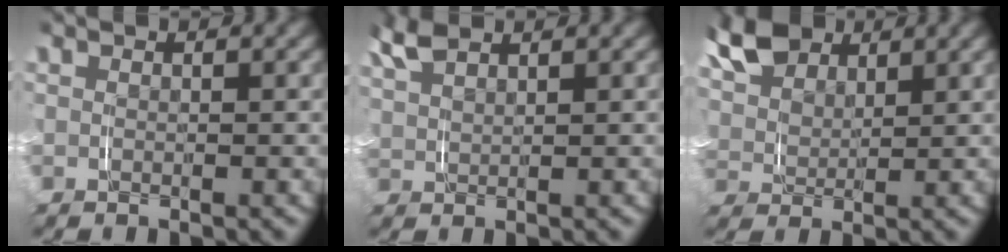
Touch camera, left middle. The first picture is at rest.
{"total": 2.6, "force": [2.2, 0.9, 1.1], "torque": [-0.041, 0.002, 0.046]}
{"total": 7.4, "force": [4.1, 4.6, 4.1], "torque": [-0.099, -0.002, 0.072]}